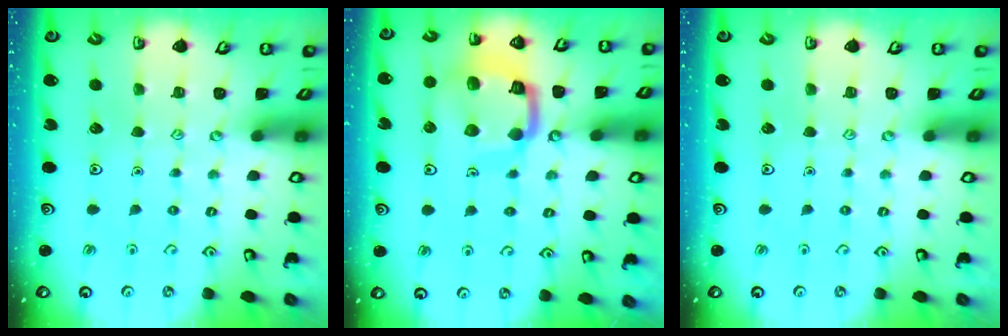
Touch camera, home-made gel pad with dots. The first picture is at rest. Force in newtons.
{"total": 14.0, "press": 14.0, "slide": 1.2}
{"total": 0.0}